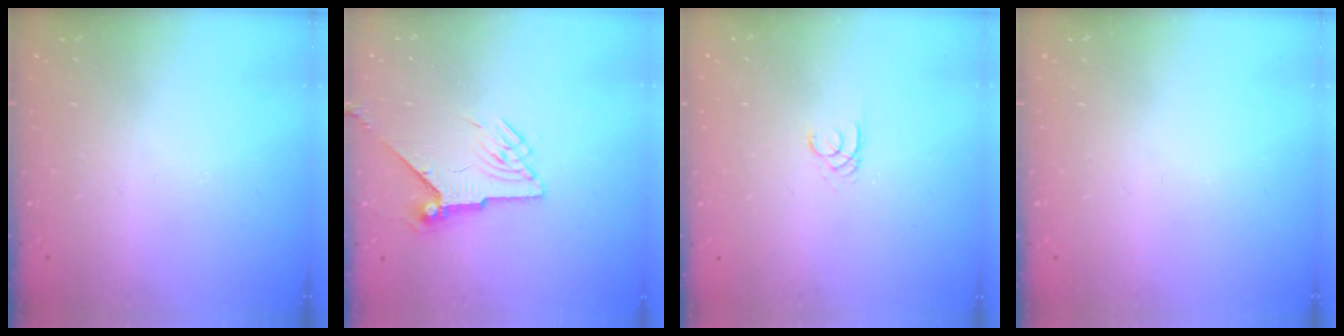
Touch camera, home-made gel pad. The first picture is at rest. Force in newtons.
{"total": 7.3, "press": 7.3, "slide": 0.7}
{"total": 1.7, "press": 1.7, "slide": 0.2}
{"total": 0.0}